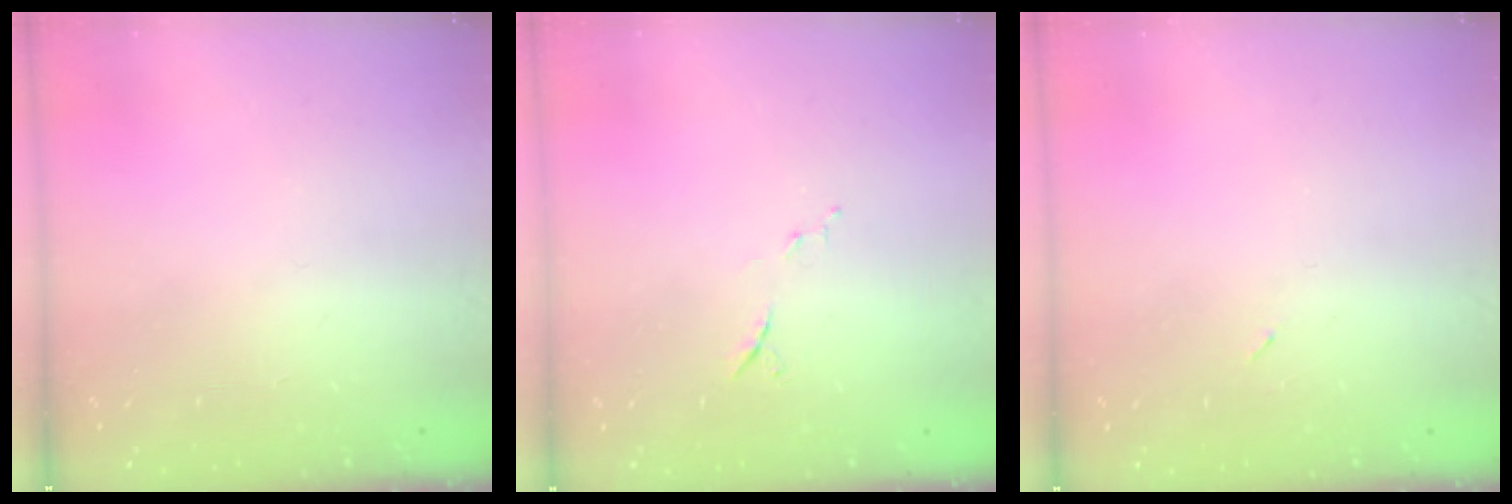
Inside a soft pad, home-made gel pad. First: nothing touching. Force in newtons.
{"total": 6.4, "press": 6.3, "slide": 1.3}
{"total": 2.2, "press": 2.1, "slide": 0.9}